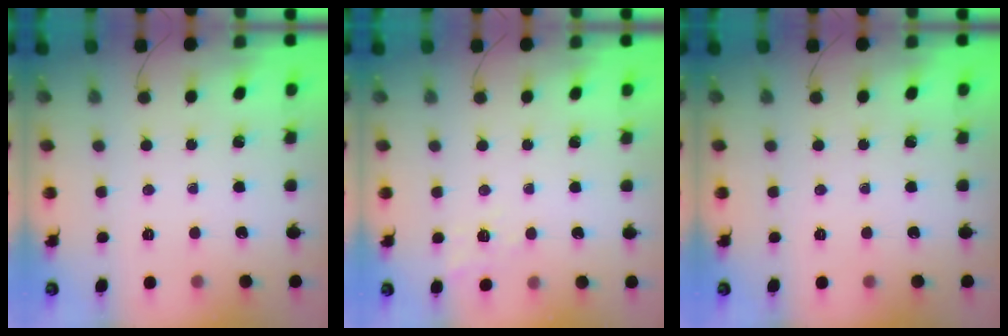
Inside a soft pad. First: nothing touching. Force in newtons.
{"total": 7.7, "press": 7.4, "slide": 2.1}
{"total": 0.0}